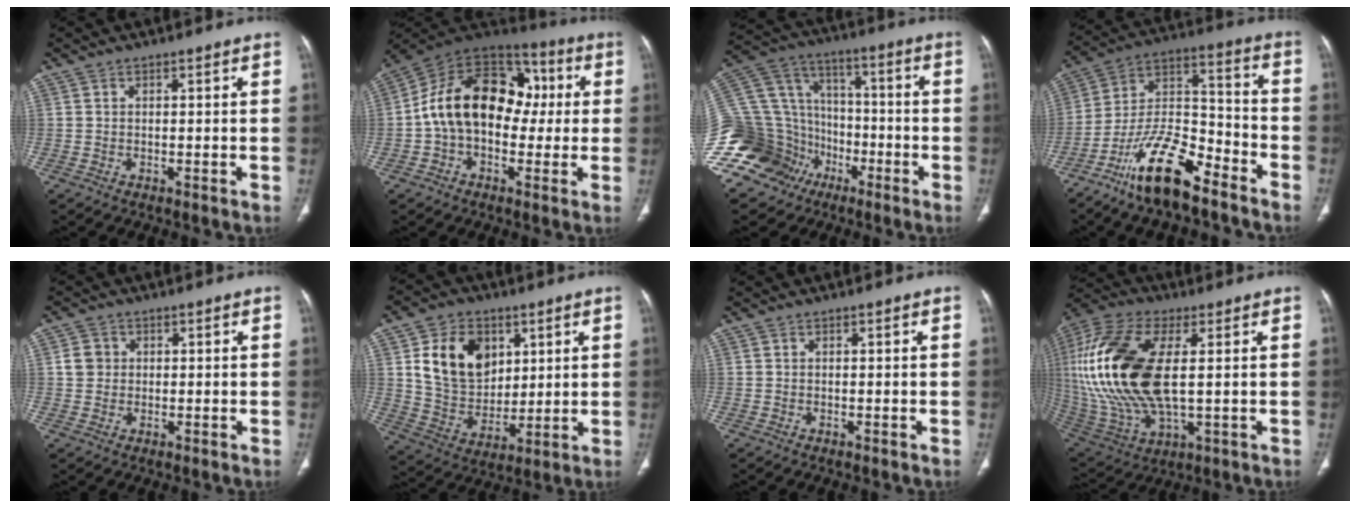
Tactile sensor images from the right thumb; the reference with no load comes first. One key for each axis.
{"total": 18.7, "fx": 0.2, "fy": 13.1, "fz": 13.3, "tx": -0.190, "ty": 0.051, "tz": -0.009}
{"total": 26.0, "fx": -11.8, "fy": 20.4, "fz": 11.0, "tx": -0.244, "ty": 0.086, "tz": -0.201}
{"total": 16.8, "fx": -11.5, "fy": 5.8, "fz": 10.8, "tx": -0.187, "ty": 0.080, "tz": -0.211}
{"total": 3.2, "fx": 0.5, "fy": 3.0, "fz": 1.1, "tx": -0.005, "ty": 0.005, "tz": 0.008}
{"total": 15.4, "fx": 5.4, "fy": 11.4, "fz": 8.8, "tx": -0.111, "ty": -0.022, "tz": 0.108}
{"total": 0.0}
{"total": 25.1, "fx": 2.9, "fy": 12.1, "fz": 21.8, "tx": -0.479, "ty": -0.010, "tz": 0.057}